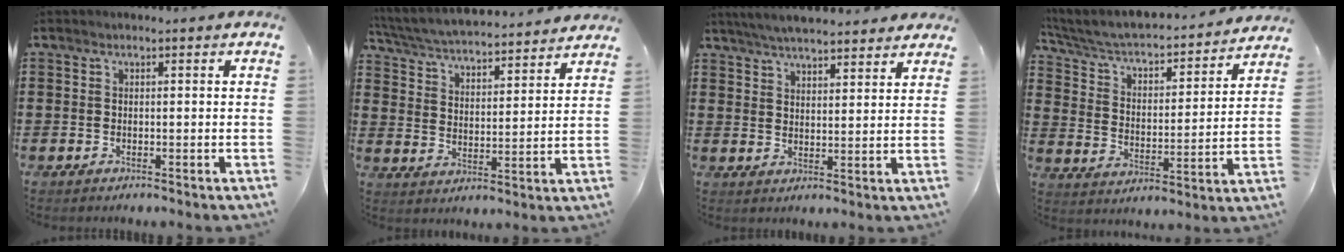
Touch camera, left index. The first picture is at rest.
{"total": 4.9, "force": [4.8, -0.2, 1.1], "torque": [-0.044, -0.036, 0.078]}
{"total": 5.2, "force": [5.0, 0.3, 1.4], "torque": [-0.043, -0.015, 0.092]}
{"total": 4.2, "force": [3.7, 1.0, 1.7], "torque": [-0.052, -0.037, 0.053]}